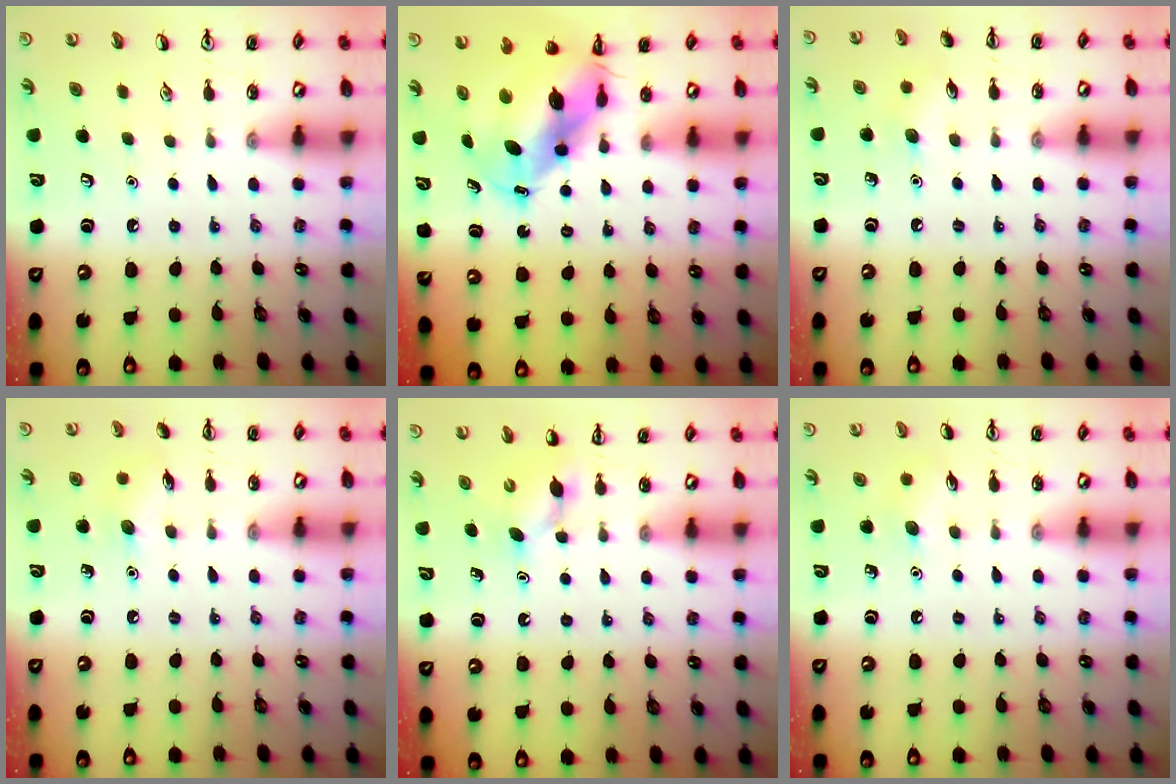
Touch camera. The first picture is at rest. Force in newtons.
{"total": 9.4, "press": 9.0, "slide": 2.5}
{"total": 5.5, "press": 5.4, "slide": 1.3}
{"total": 5.9, "press": 5.7, "slide": 1.6}
{"total": 4.2, "press": 4.0, "slide": 1.3}
{"total": 5.7, "press": 5.6, "slide": 1.3}